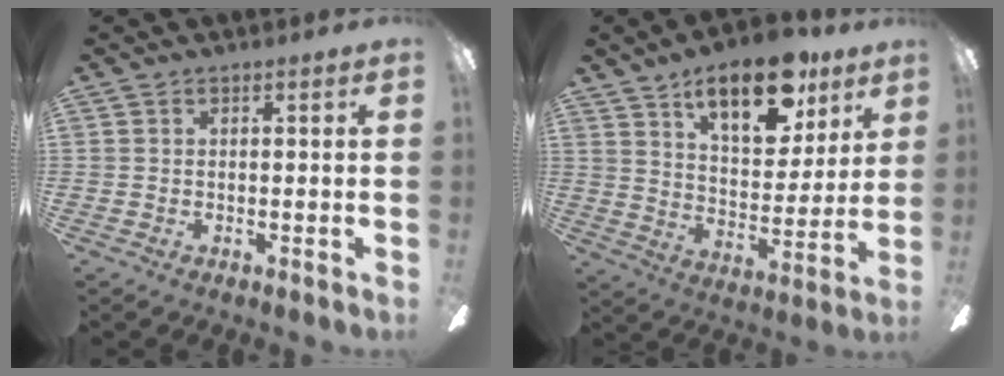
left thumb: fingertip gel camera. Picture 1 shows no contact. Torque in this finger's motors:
{"motor_torque": [0.55, 0.55, 1.48, -1.29, 0.11]}